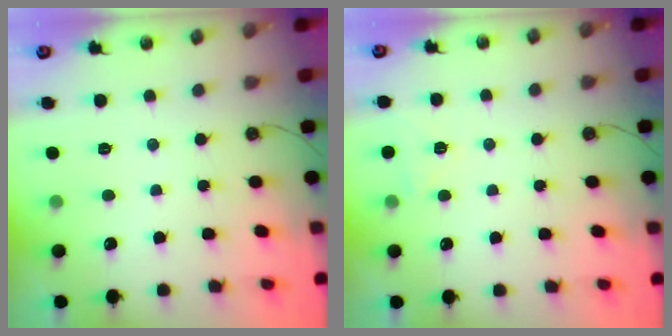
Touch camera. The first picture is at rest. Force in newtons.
{"total": 4.5, "press": 4.4, "slide": 0.8}